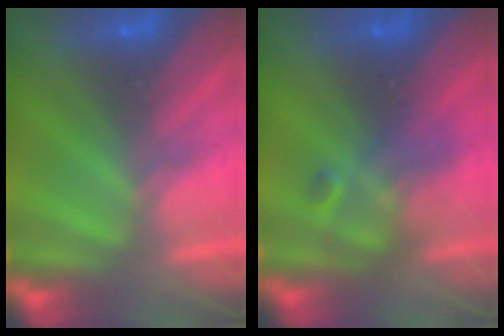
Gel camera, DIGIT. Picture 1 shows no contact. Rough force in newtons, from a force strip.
{"total": 2.6}